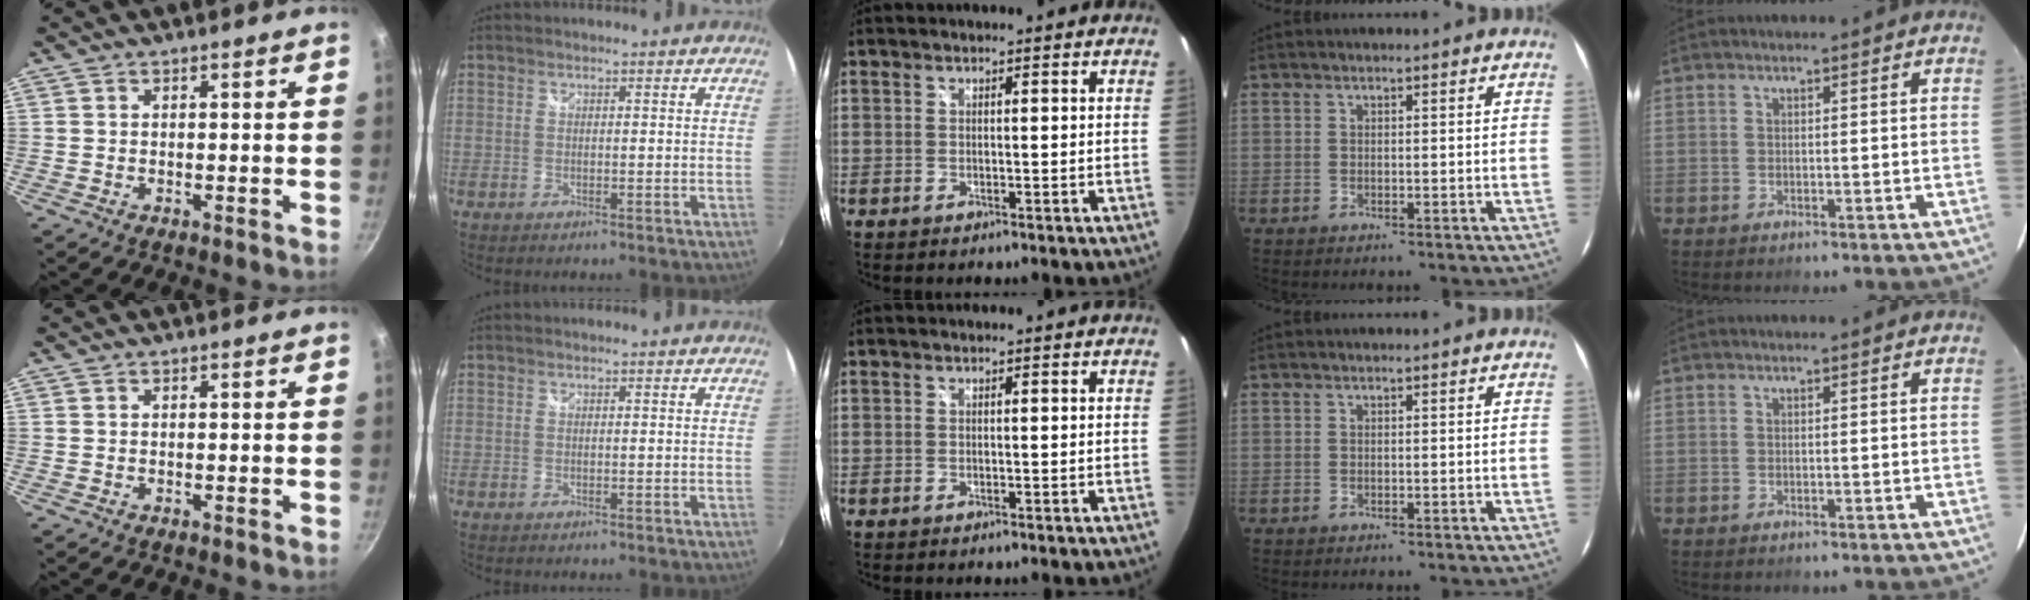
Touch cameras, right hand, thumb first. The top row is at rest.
{}